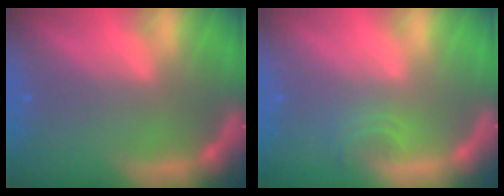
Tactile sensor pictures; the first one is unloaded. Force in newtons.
{"total": 1.9}